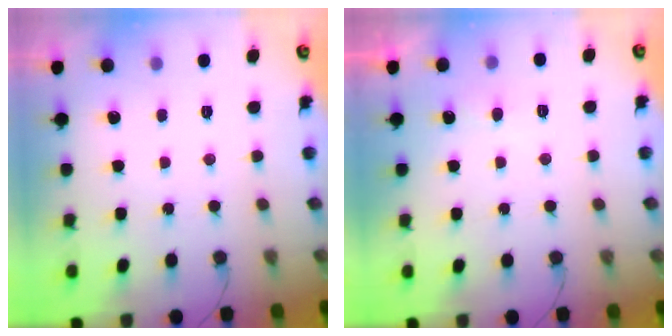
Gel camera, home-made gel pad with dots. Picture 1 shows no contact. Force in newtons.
{"total": 3.4, "press": 3.4, "slide": 0.4}